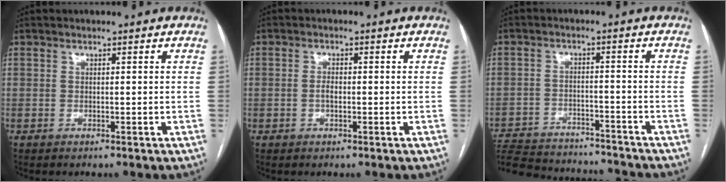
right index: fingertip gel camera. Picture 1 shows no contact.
{"total": 1.4, "force": [-0.2, 0.6, 1.3], "torque": [-0.026, 0.004, -0.002]}
{"total": 19.4, "force": [-17.9, 3.8, 6.3], "torque": [-0.159, -0.015, -0.257]}